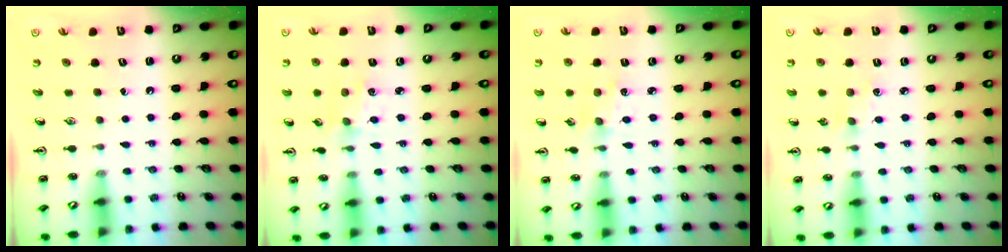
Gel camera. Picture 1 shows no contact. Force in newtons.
{"total": 1.6, "press": 1.5, "slide": 0.3}
{"total": 1.6, "press": 1.5, "slide": 0.3}
{"total": 2.4, "press": 2.3, "slide": 0.4}